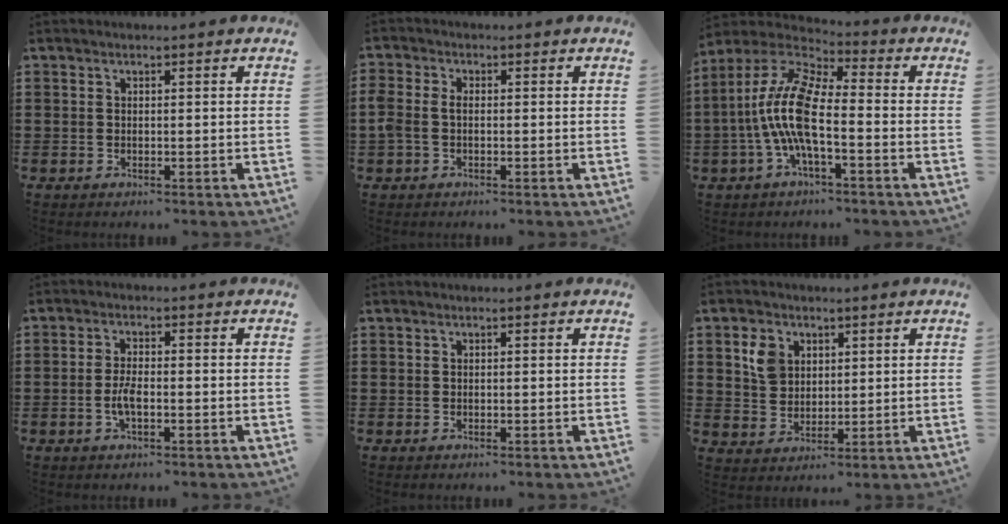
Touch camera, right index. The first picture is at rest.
{"total": 2.2, "force": [-0.4, 1.5, 1.5], "torque": [-0.047, -0.003, -0.014]}
{"total": 11.1, "force": [-1.9, 3.4, 10.4], "torque": [-0.254, -0.015, -0.046]}
{"total": 3.3, "force": [-0.9, 1.1, 2.9], "torque": [-0.068, -0.001, -0.021]}
{"total": 0.0}
{"total": 5.1, "force": [2.0, 4.2, 2.1], "torque": [-0.048, 0.012, 0.036]}